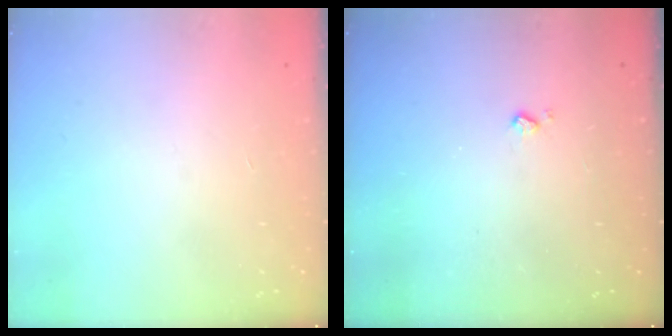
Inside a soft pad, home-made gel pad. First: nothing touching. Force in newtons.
{"total": 3.8, "press": 3.8, "slide": 0.6}